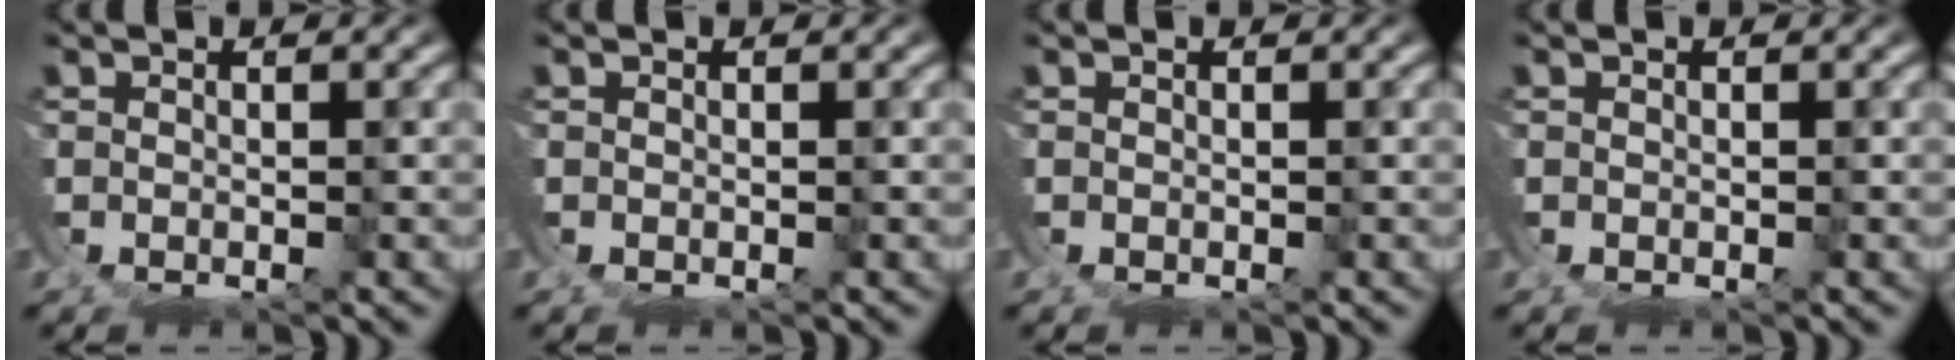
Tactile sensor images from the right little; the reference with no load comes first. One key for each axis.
{"total": 0.0}
{"total": 0.0}
{"total": 0.0}